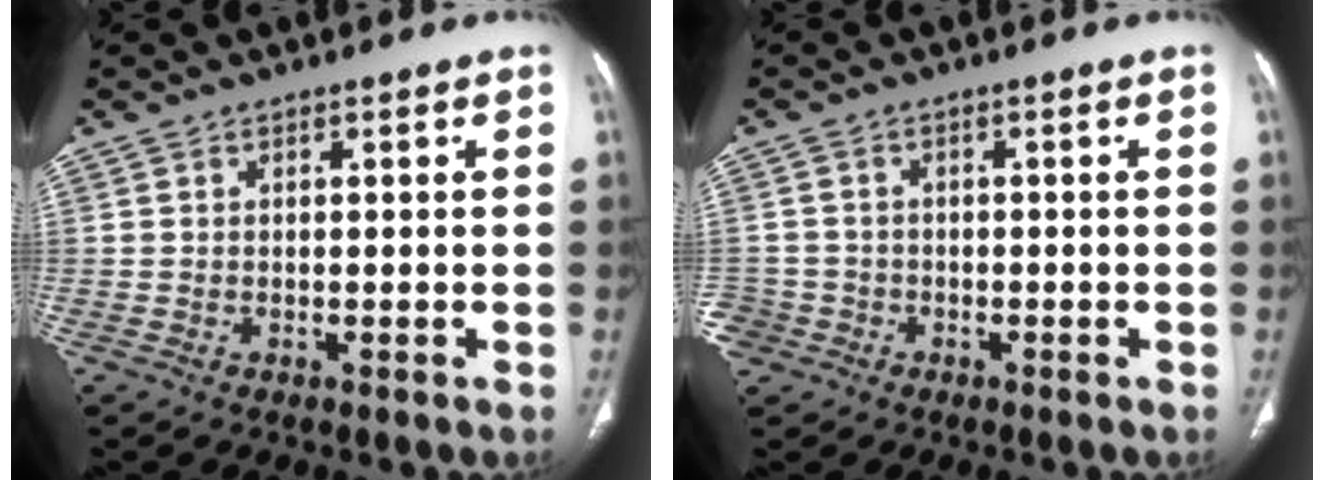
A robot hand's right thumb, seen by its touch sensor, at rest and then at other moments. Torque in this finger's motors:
{"motor_torque": [0.07, 0.04, -0.10, 0.04, 0.01]}